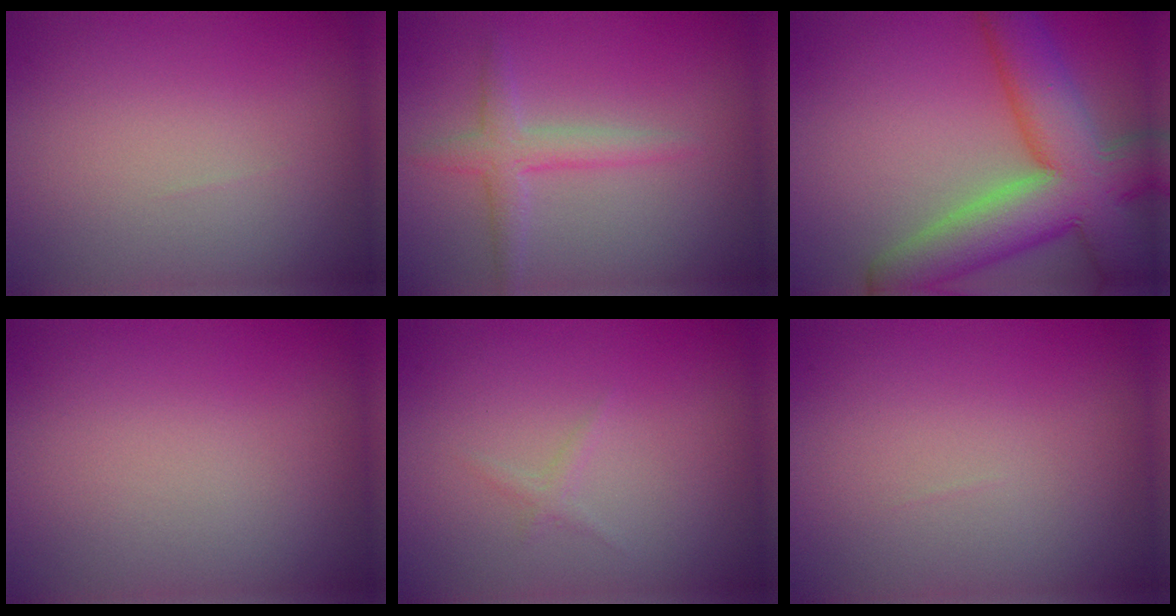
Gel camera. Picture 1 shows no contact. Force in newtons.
{"total": 2.4, "press": 2.4, "slide": 0.2}
{"total": 11.1, "press": 11.1, "slide": 0.7}
{"total": 0.0}
{"total": 0.7, "press": 0.7, "slide": 0.1}
{"total": 0.0}